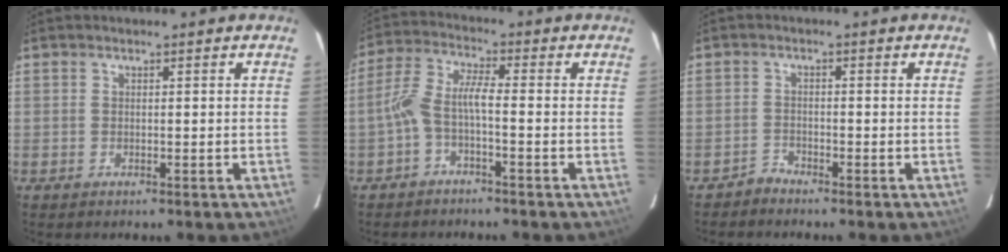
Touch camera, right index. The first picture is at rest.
{"total": 5.2, "force": [-2.2, 1.1, 4.6], "torque": [-0.113, 0.015, -0.043]}
{"total": 1.7, "force": [-1.6, 0.5, -0.5], "torque": [0.009, 0.007, -0.034]}